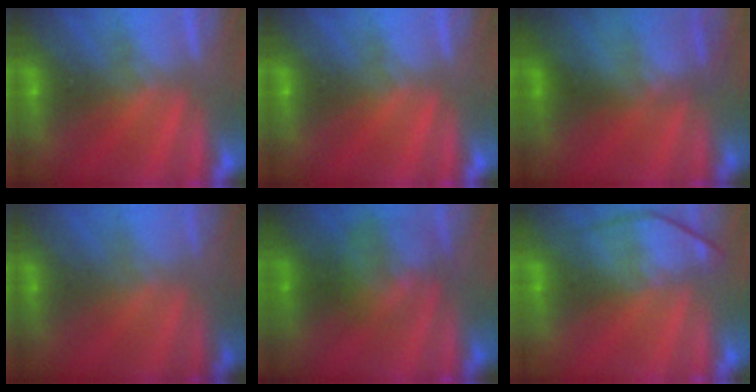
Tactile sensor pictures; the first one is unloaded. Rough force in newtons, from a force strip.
{"total": 0.0}
{"total": 2.8}
{"total": 1.8}
{"total": 2.3}
{"total": 4.4}